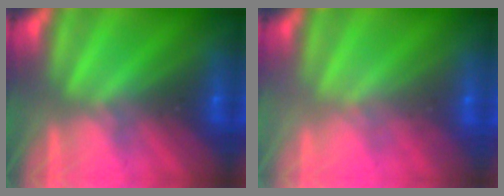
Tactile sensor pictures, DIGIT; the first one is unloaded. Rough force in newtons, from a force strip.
{"total": 1.8}